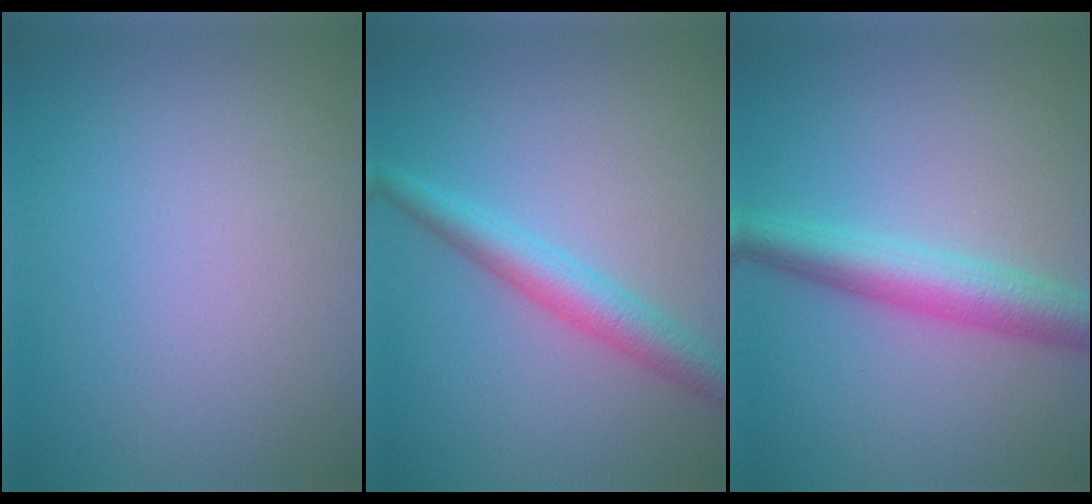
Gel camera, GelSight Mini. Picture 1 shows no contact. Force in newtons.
{"total": 3.7, "press": 3.7, "slide": 0.1}
{"total": 5.0, "press": 5.0, "slide": 0.1}